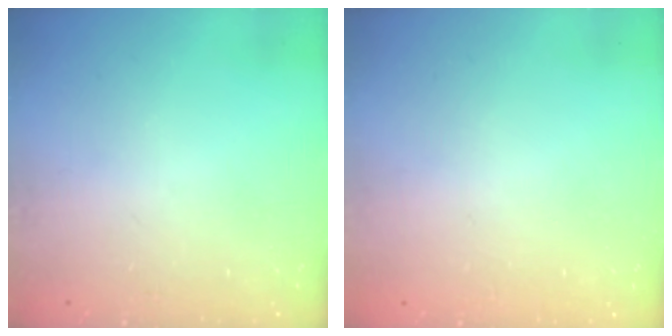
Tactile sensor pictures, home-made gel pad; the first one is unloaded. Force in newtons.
{"total": 1.9, "press": 1.9, "slide": 0.1}